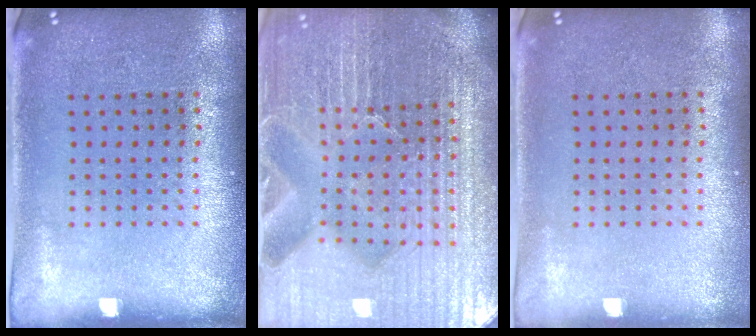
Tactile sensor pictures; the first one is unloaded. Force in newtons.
{"total": 6.6, "press": 5.9, "slide": 3.0}
{"total": 0.0}